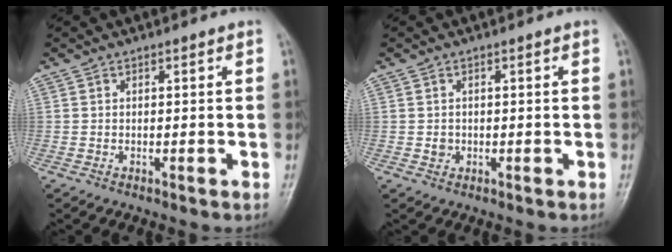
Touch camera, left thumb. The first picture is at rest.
{"total": 1.3, "force": [-0.1, 1.2, 0.5], "torque": [-0.004, 0.002, 0.001]}